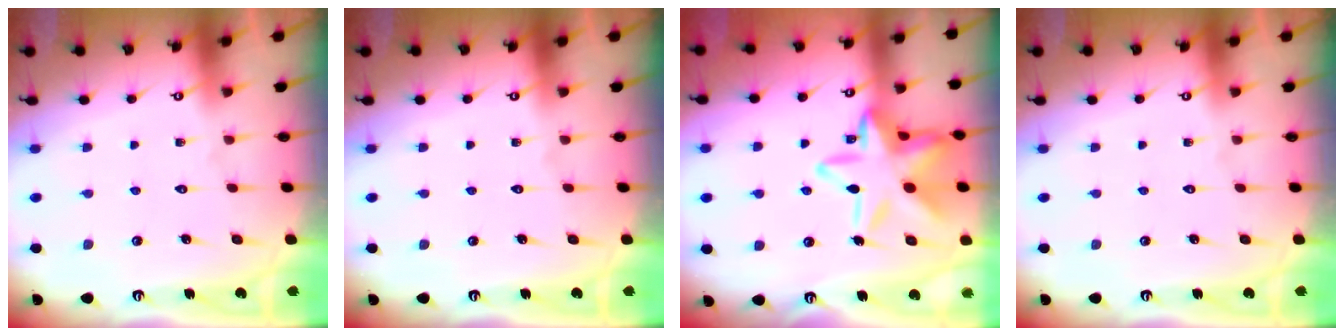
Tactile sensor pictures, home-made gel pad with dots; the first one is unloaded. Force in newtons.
{"total": 0.0}
{"total": 19.7, "press": 19.6, "slide": 1.4}
{"total": 0.0}